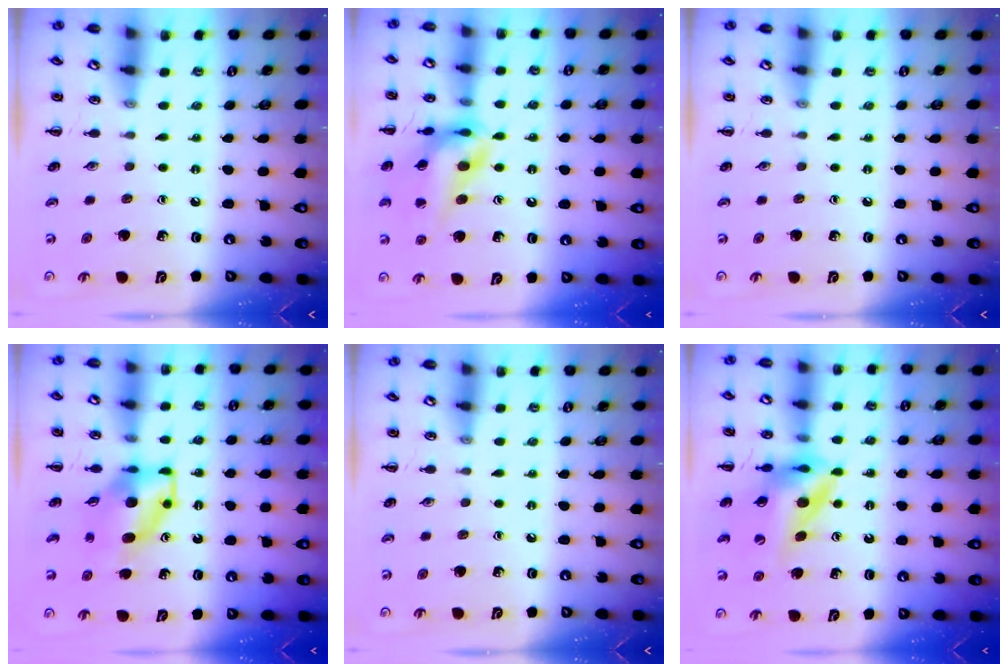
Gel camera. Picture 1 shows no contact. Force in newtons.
{"total": 16.0, "press": 15.8, "slide": 2.1}
{"total": 0.0}
{"total": 6.1, "press": 6.0, "slide": 1.4}
{"total": 0.0}
{"total": 12.8, "press": 12.0, "slide": 4.2}